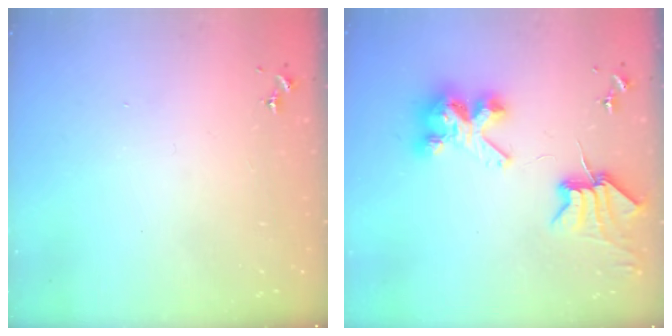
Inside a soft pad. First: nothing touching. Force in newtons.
{"total": 9.4, "press": 9.3, "slide": 1.2}